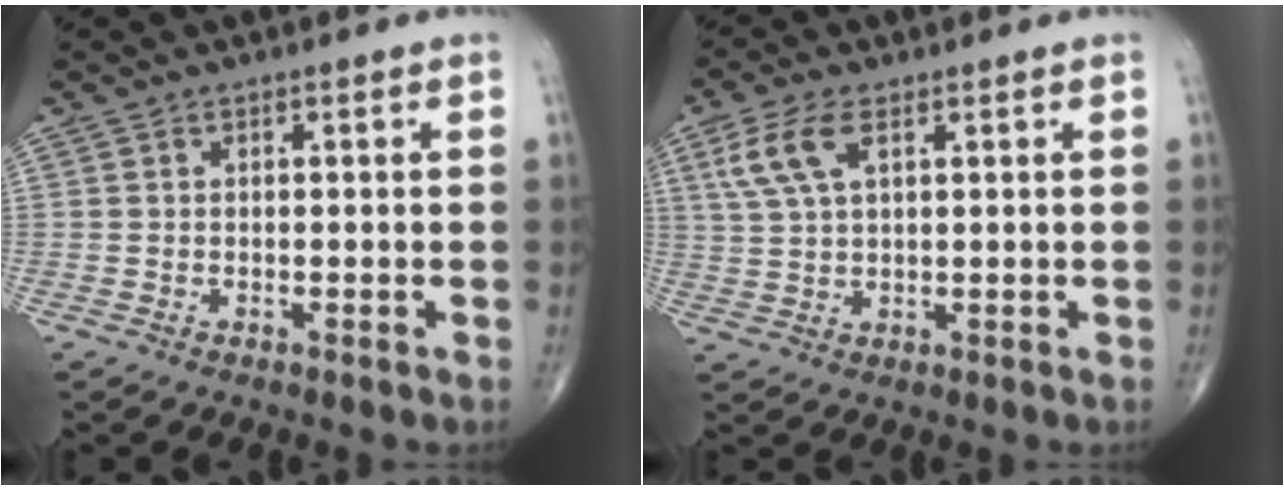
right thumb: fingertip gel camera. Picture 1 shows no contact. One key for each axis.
{"total": 7.1, "fx": 3.0, "fy": 3.3, "fz": 5.6, "tx": -0.127, "ty": 0.004, "tz": 0.063}